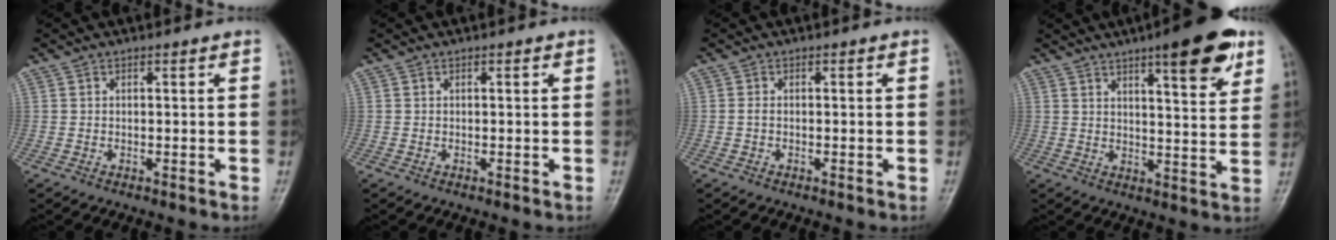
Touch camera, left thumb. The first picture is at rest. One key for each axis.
{"total": 0.0}
{"total": 0.7, "fx": -0.2, "fy": 0.4, "fz": 0.5, "tx": -0.016, "ty": -0.001, "tz": -0.008}
{"total": 12.7, "fx": 7.4, "fy": 3.1, "fz": 9.8, "tx": -0.112, "ty": -0.033, "tz": 0.098}